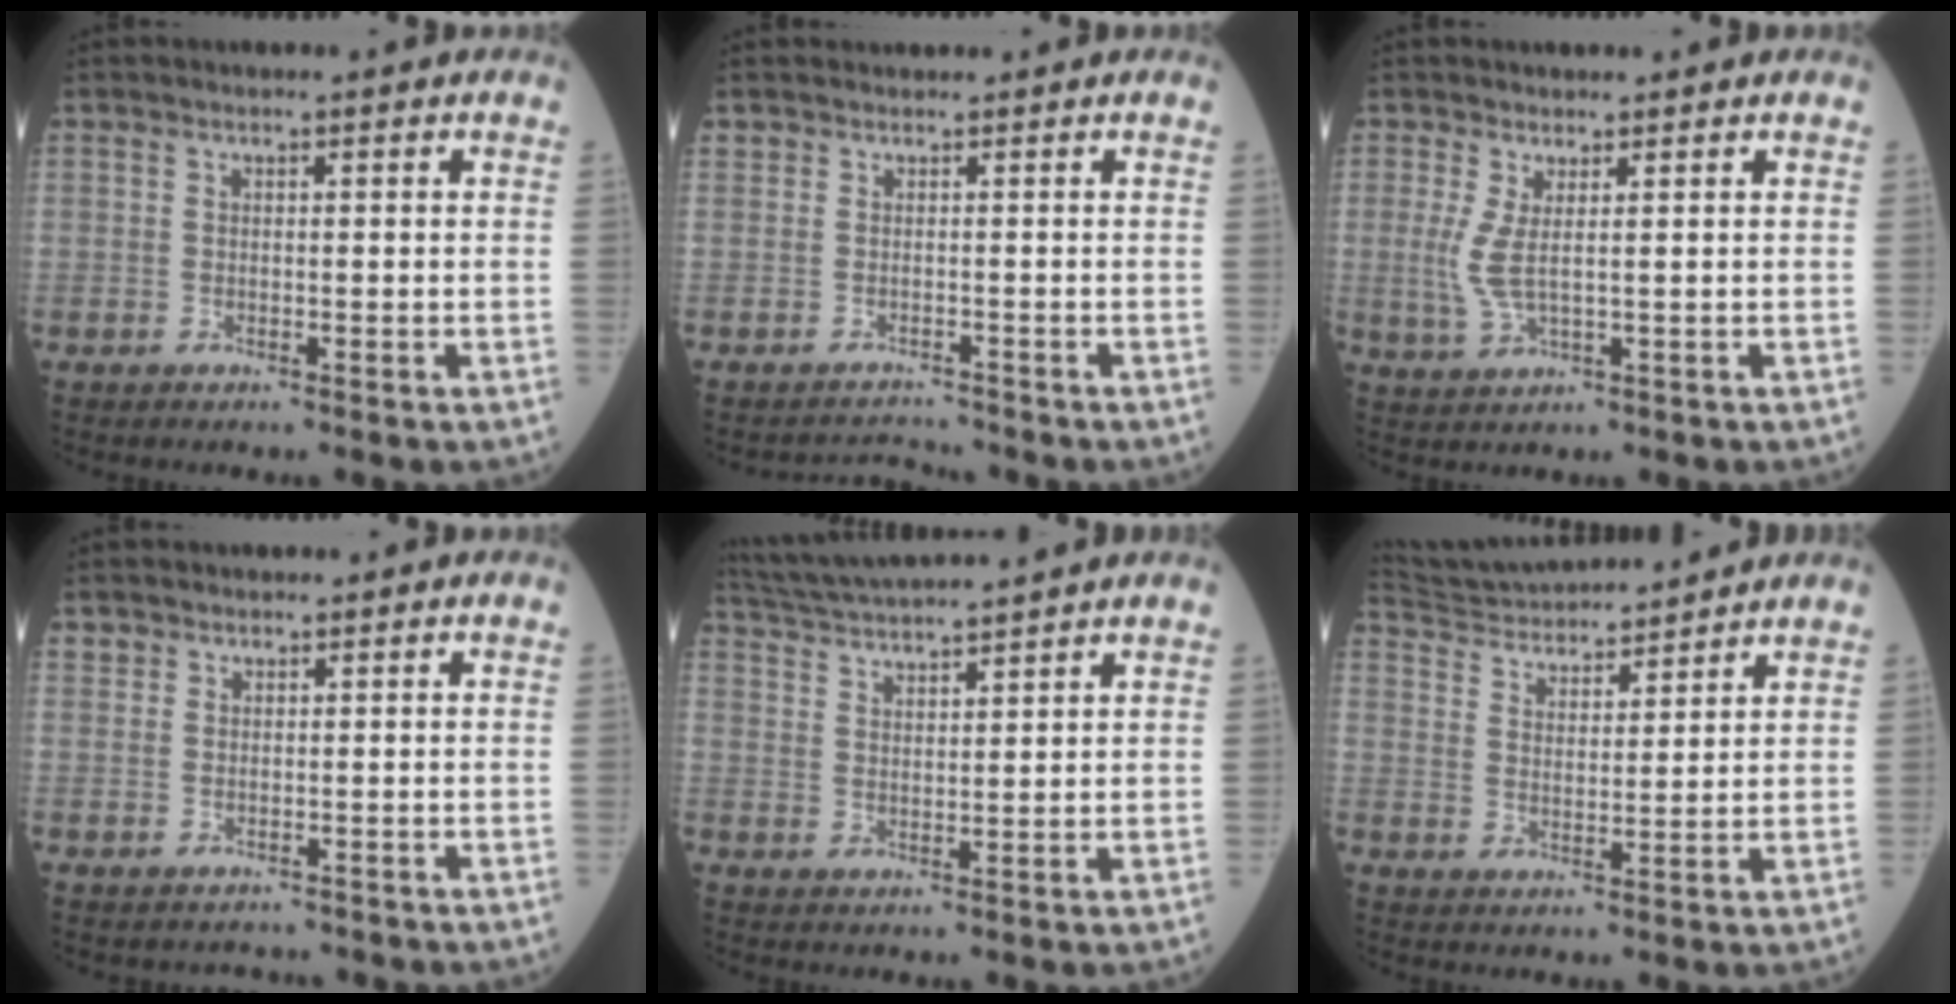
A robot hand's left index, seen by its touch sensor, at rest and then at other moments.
{"total": 1.7, "force": [-1.3, 0.2, -1.1], "torque": [0.014, -0.003, -0.015]}
{"total": 3.5, "force": [0.5, 0.6, 3.4], "torque": [-0.087, -0.007, 0.021]}
{"total": 1.1, "force": [-0.3, 1.1, -0.2], "torque": [0.000, 0.006, -0.003]}
{"total": 11.1, "force": [10.3, -1.0, 4.0], "torque": [-0.083, 0.026, 0.169]}
{"total": 12.4, "force": [12.0, 0.6, 3.1], "torque": [-0.071, 0.020, 0.204]}